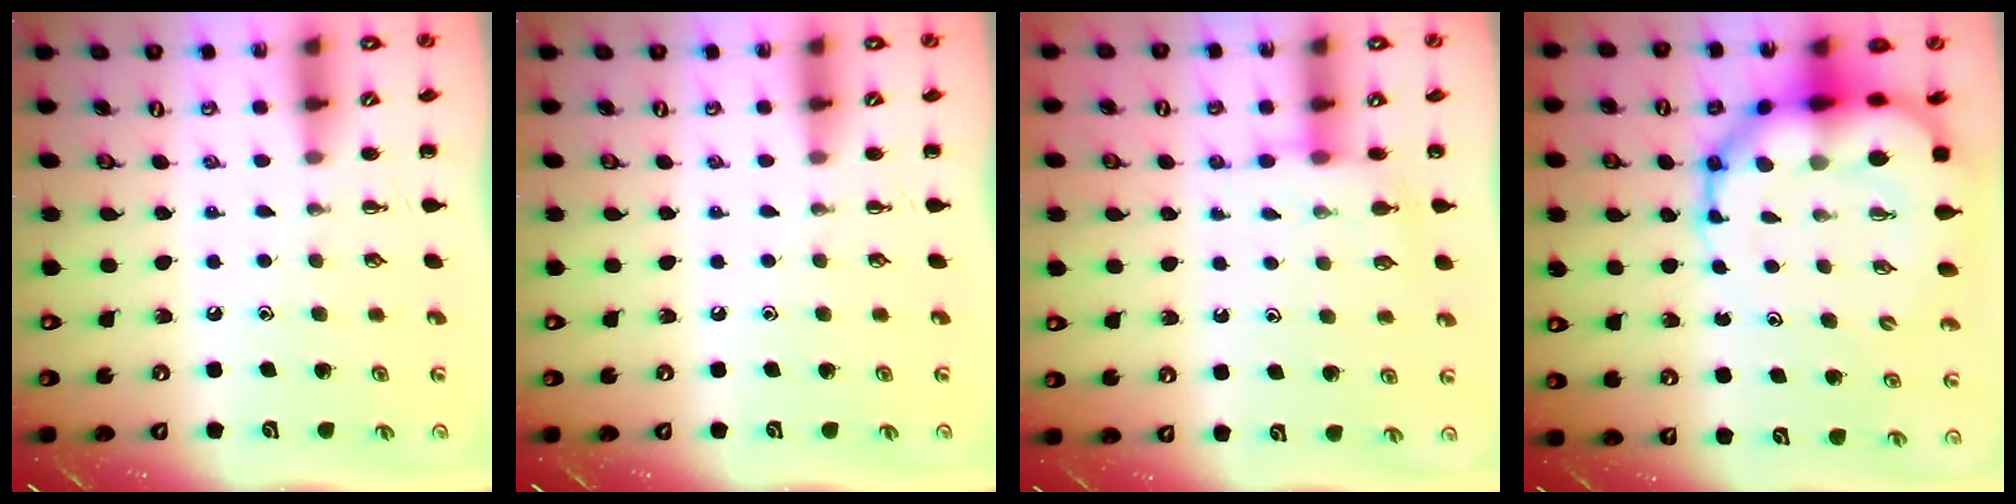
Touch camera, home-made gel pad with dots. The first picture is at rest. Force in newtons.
{"total": 0.0}
{"total": 5.7, "press": 5.6, "slide": 1.1}
{"total": 16.7, "press": 16.0, "slide": 4.7}